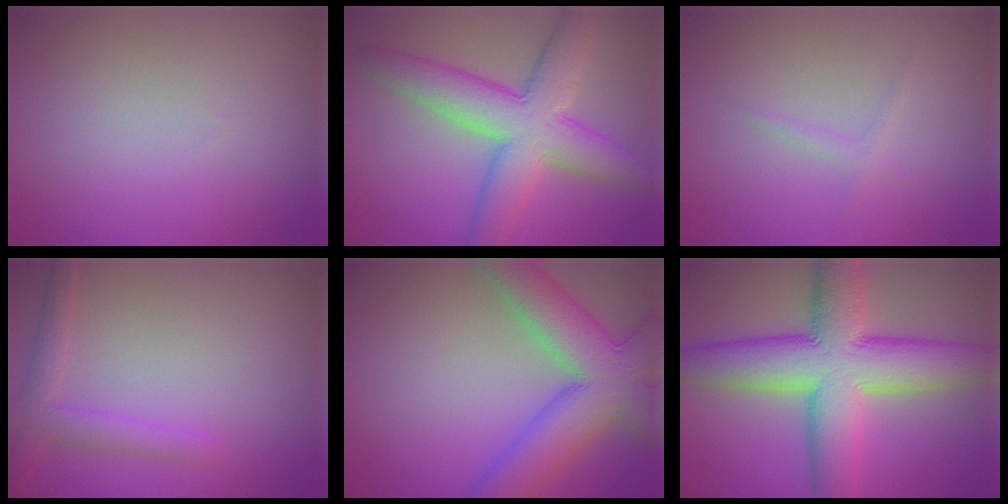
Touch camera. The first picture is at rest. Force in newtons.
{"total": 8.8, "press": 8.8, "slide": 0.2}
{"total": 0.9, "press": 0.9, "slide": 0.1}
{"total": 2.8, "press": 2.8, "slide": 0.2}
{"total": 9.6, "press": 9.6, "slide": 0.4}
{"total": 12.3, "press": 12.3, "slide": 0.6}